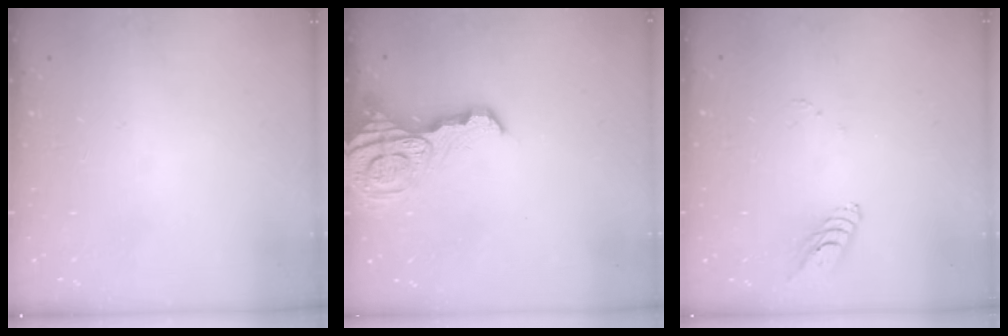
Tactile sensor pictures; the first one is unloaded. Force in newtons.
{"total": 12.8, "press": 12.7, "slide": 1.2}
{"total": 6.0, "press": 6.0, "slide": 0.7}